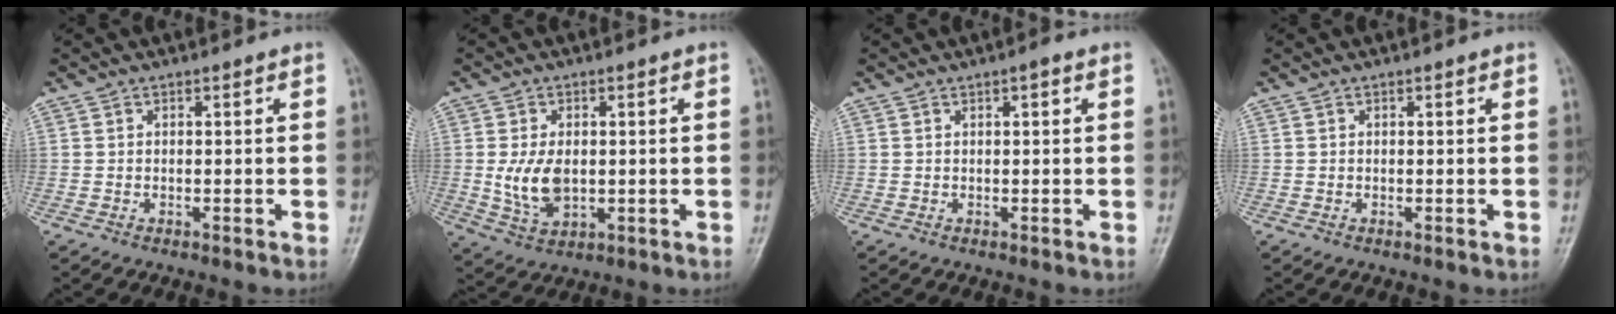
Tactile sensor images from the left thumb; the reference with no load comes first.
{"total": 7.4, "force": [-0.1, 4.5, 5.8], "torque": [-0.107, -0.007, 0.008]}
{"total": 1.5, "force": [0.6, 0.4, 1.3], "torque": [-0.018, 0.003, 0.005]}
{"total": 0.0}